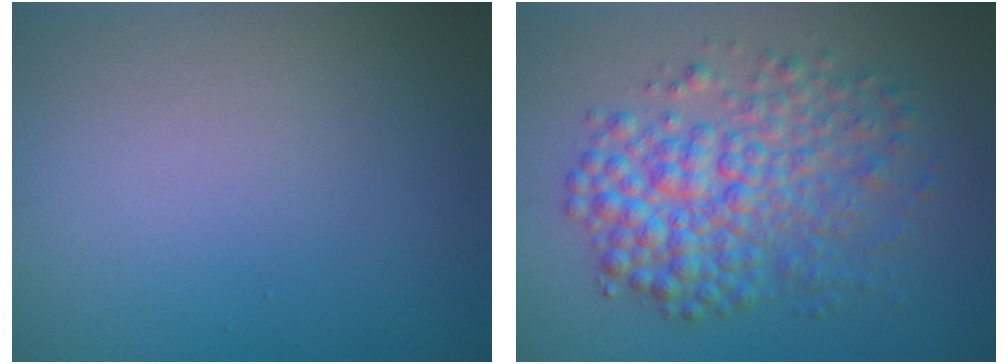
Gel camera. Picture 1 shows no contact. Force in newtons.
{"total": 6.0, "press": 6.0, "slide": 0.1}